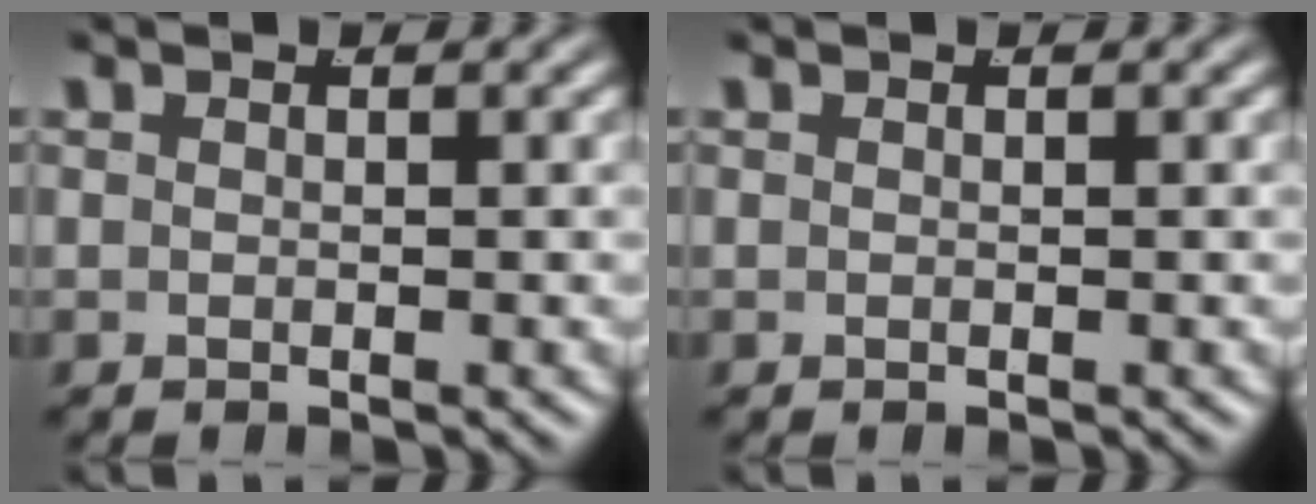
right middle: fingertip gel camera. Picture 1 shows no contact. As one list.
[{"total": 0.0}]